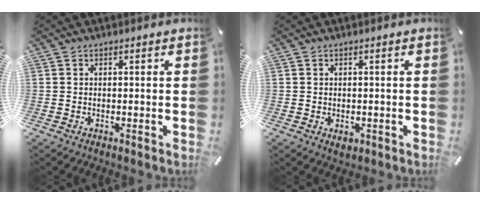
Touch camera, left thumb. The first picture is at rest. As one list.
[{"total": 1.5, "force": [-0.5, 1.0, 1.1], "torque": [-0.020, 0.001, -0.008]}]